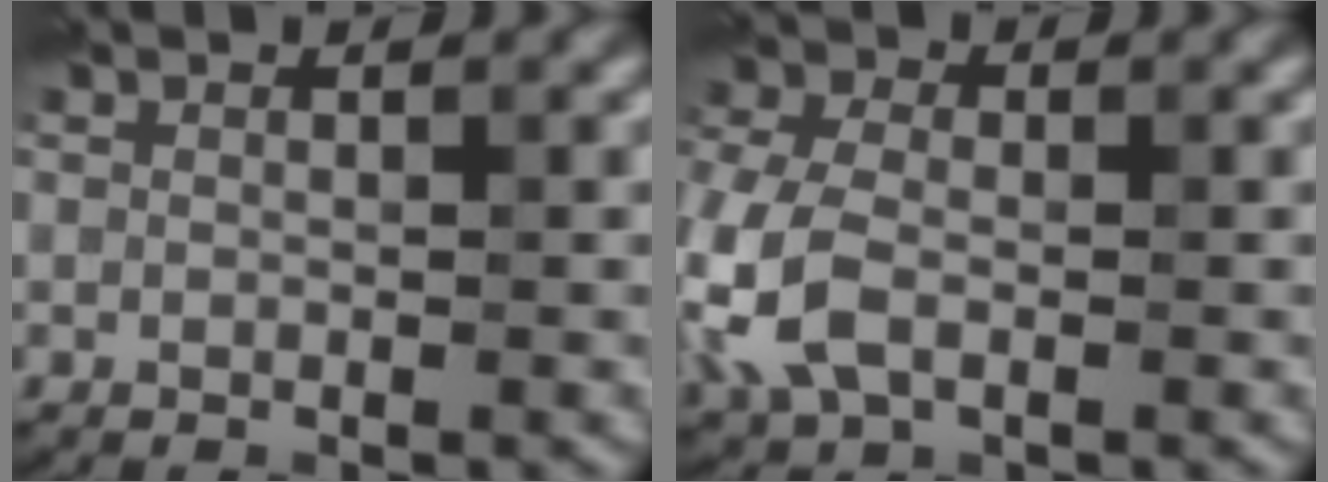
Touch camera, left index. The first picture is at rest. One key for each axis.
{"total": 5.8, "fx": -1.7, "fy": 3.8, "fz": 4.0, "tx": -0.112, "ty": -0.002, "tz": -0.045}